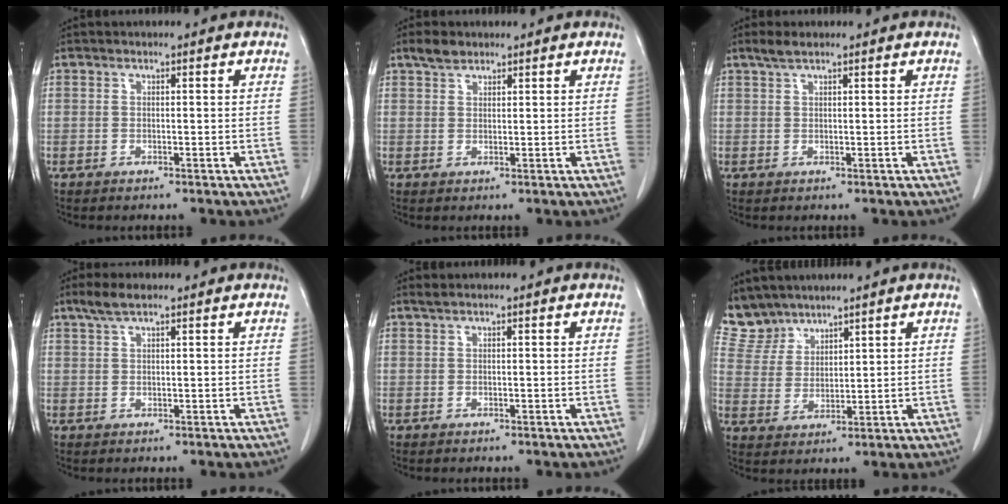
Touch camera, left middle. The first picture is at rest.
{"total": 2.6, "force": [2.1, 1.2, 1.0], "torque": [-0.025, 0.007, 0.038]}
{"total": 2.0, "force": [1.6, 0.3, 1.2], "torque": [-0.032, 0.008, 0.033]}
{"total": 3.2, "force": [2.3, 0.7, 2.1], "torque": [-0.051, 0.011, 0.048]}
{"total": 0.7, "force": [0.6, -0.1, 0.4], "torque": [-0.016, 0.011, 0.017]}
{"total": 5.8, "force": [5.4, 2.0, -0.2], "torque": [-0.005, 0.007, 0.124]}